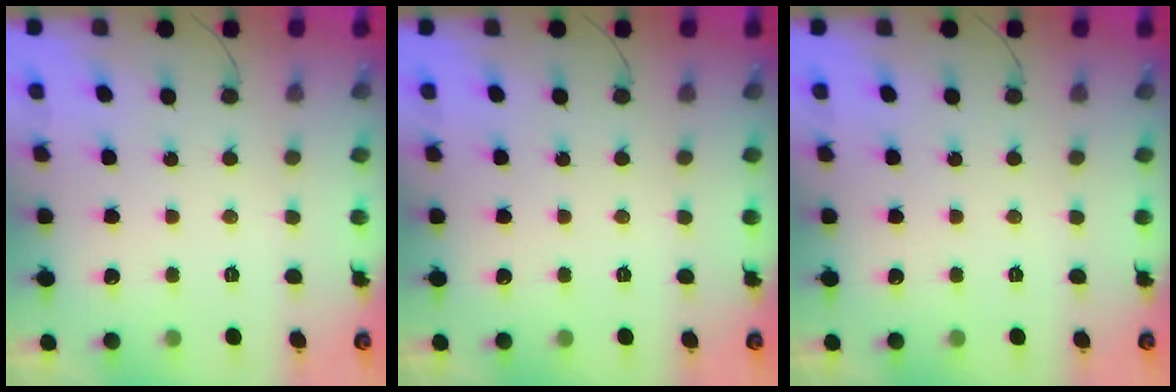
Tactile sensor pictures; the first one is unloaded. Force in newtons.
{"total": 0.0}
{"total": 0.0}